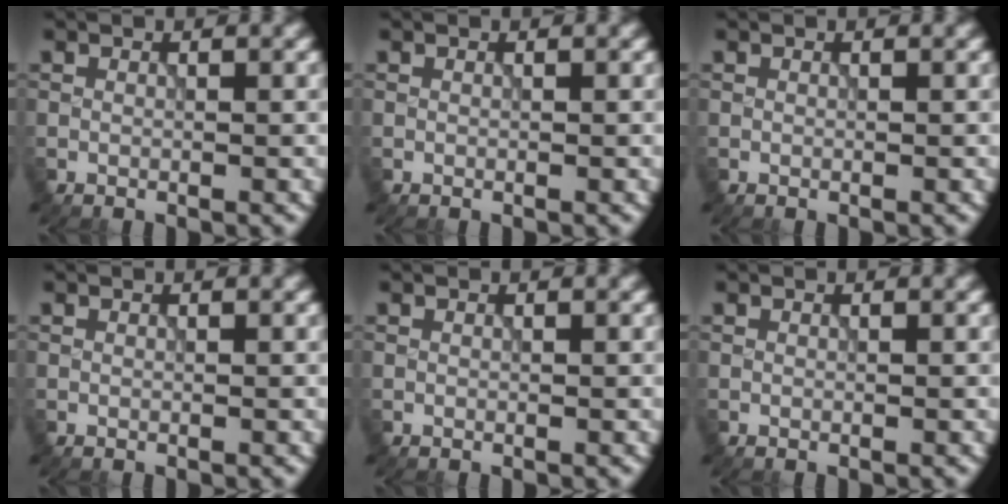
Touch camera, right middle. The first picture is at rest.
{"total": 0.0}
{"total": 0.0}
{"total": 0.0}
{"total": 0.0}
{"total": 0.0}